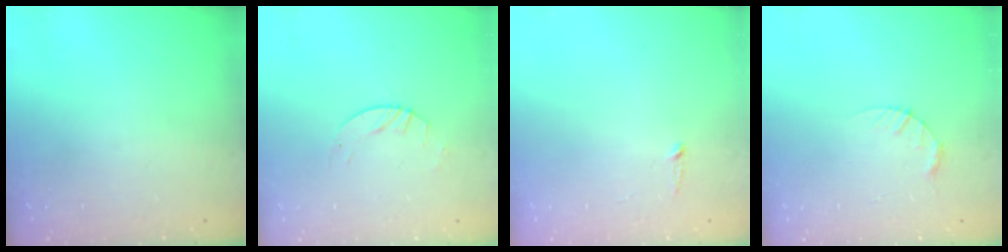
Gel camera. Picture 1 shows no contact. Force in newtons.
{"total": 2.8, "press": 2.8, "slide": 0.4}
{"total": 2.5, "press": 2.5, "slide": 0.2}
{"total": 3.7, "press": 3.6, "slide": 0.4}